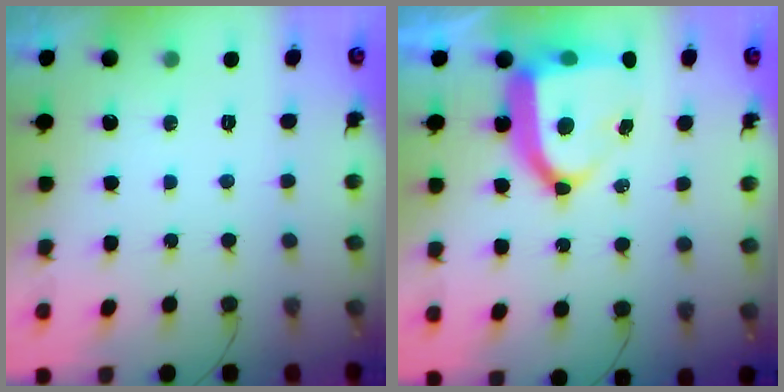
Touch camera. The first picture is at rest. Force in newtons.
{"total": 14.9, "press": 14.8, "slide": 1.9}